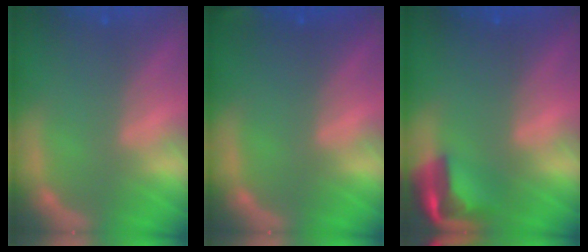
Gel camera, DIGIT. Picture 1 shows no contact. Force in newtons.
{"total": 1.4}
{"total": 5.0}